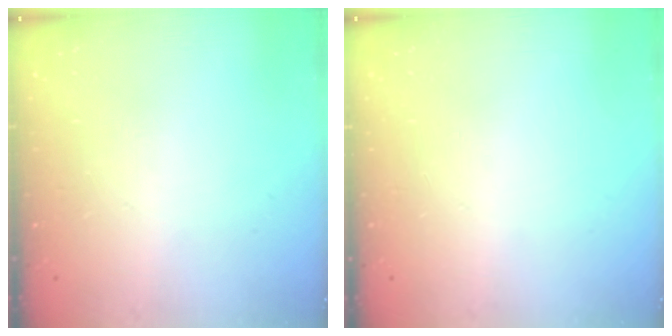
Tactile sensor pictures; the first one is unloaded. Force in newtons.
{"total": 0.0}